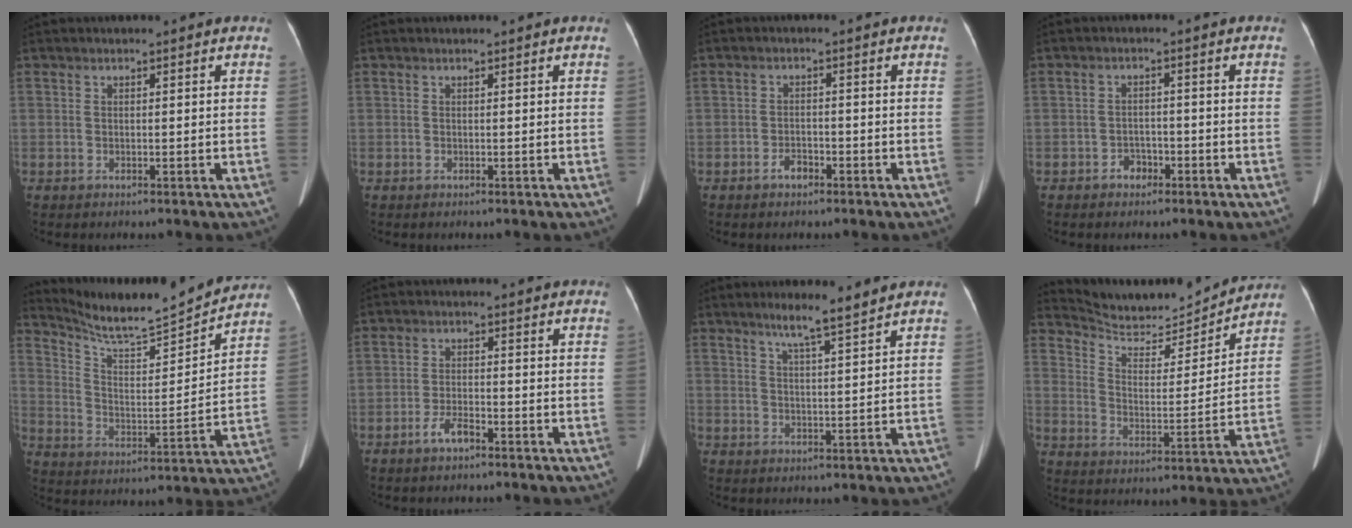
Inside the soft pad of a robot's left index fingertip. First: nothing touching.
{"total": 0.0}
{"total": 2.2, "force": [-1.6, 1.1, 1.1], "torque": [-0.020, 0.003, -0.026]}
{"total": 2.5, "force": [-1.6, 1.6, 0.8], "torque": [-0.012, 0.007, -0.024]}
{"total": 15.2, "force": [14.5, -0.2, 4.5], "torque": [-0.086, -0.010, 0.233]}
{"total": 3.2, "force": [-2.3, 1.0, 2.1], "torque": [-0.044, 0.002, -0.044]}
{"total": 5.2, "force": [4.1, -0.6, 3.2], "torque": [-0.056, 0.001, 0.071]}
{"total": 14.0, "force": [13.7, 1.9, 2.4], "torque": [-0.044, -0.011, 0.212]}